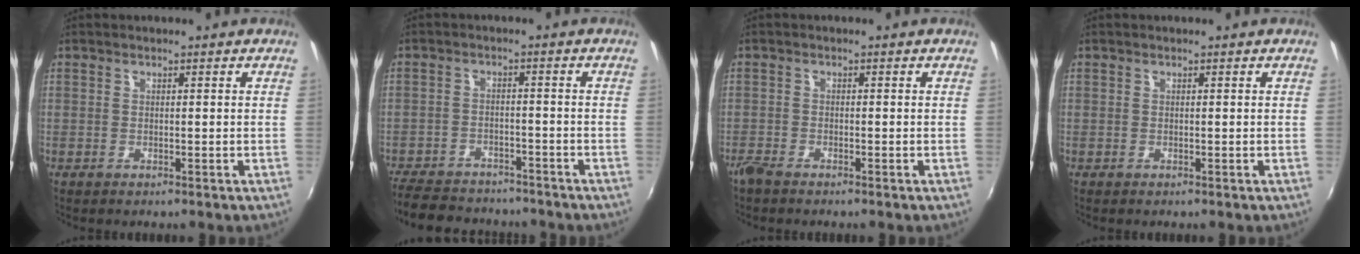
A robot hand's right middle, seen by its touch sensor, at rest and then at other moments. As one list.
[{"total": 14.5, "force": [-12.3, 5.6, 5.3], "torque": [-0.137, -0.003, -0.184]}, {"total": 2.2, "force": [-2.0, 0.5, 0.8], "torque": [-0.024, -0.007, -0.041]}, {"total": 0.0}]